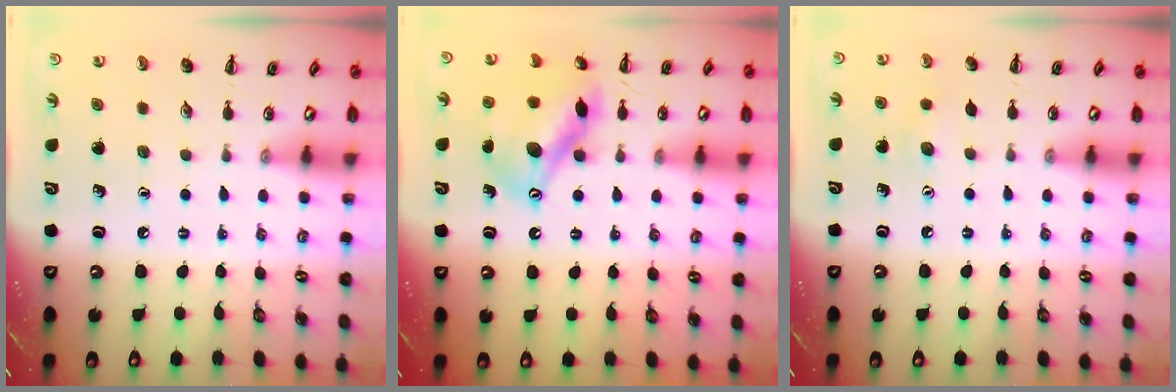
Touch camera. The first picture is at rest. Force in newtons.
{"total": 14.4, "press": 14.2, "slide": 2.5}
{"total": 5.4, "press": 5.3, "slide": 1.2}